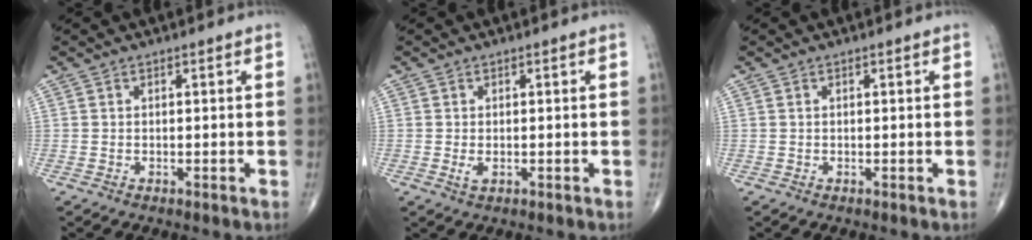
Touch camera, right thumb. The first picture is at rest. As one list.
[{"total": 1.3, "force": [-0.2, 0.7, 1.1], "torque": [-0.022, -0.003, -0.002]}, {"total": 0.0}]